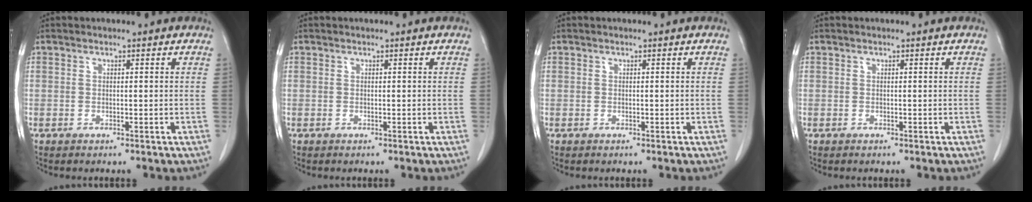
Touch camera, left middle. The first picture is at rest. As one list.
[{"total": 0.0}, {"total": 0.0}, {"total": 0.0}]